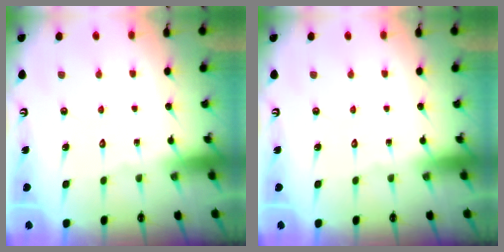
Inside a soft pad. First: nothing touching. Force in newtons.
{"total": 0.0}